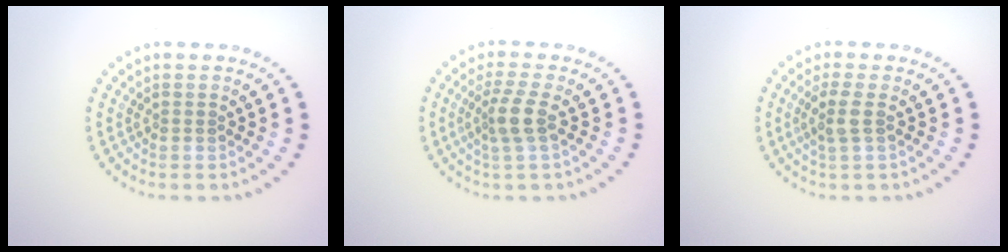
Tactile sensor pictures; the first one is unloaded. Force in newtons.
{"total": 2.5, "press": 2.0, "slide": 1.5}
{"total": 1.9, "press": 1.7, "slide": 0.9}